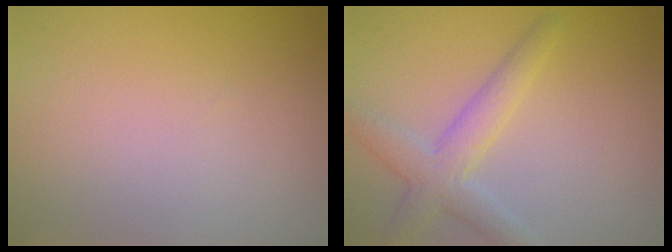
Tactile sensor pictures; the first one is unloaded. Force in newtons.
{"total": 3.5, "press": 3.5, "slide": 0.2}